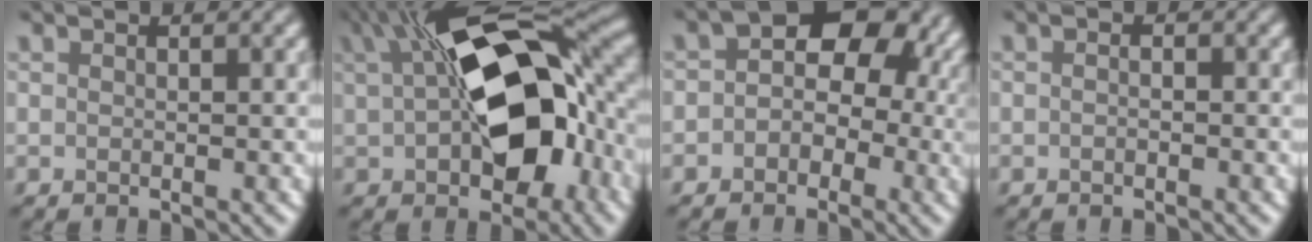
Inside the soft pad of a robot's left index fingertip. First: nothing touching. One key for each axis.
{"total": 14.5, "fx": 1.2, "fy": 7.8, "fz": 12.1, "tx": -0.187, "ty": 0.004, "tz": 0.023}
{"total": 7.9, "fx": 0.2, "fy": 5.8, "fz": 5.4, "tx": -0.026, "ty": 0.017, "tz": -0.019}
{"total": 0.8, "fx": -0.2, "fy": 0.6, "fz": 0.5, "tx": 0.001, "ty": -0.007, "tz": -0.019}